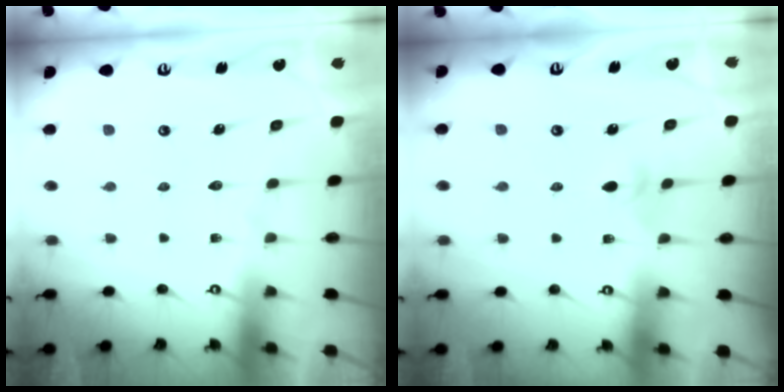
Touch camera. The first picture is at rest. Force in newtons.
{"total": 3.4, "press": 3.3, "slide": 0.7}